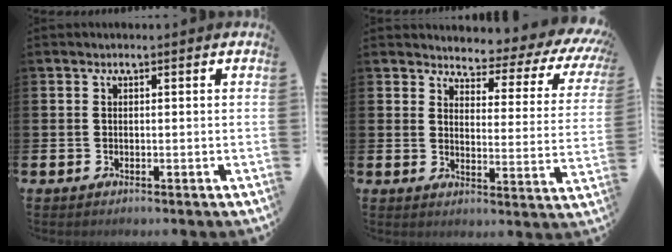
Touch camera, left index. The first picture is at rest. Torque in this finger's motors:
{"motor_torque": [0.93, -0.82, 0.56, 0.06]}